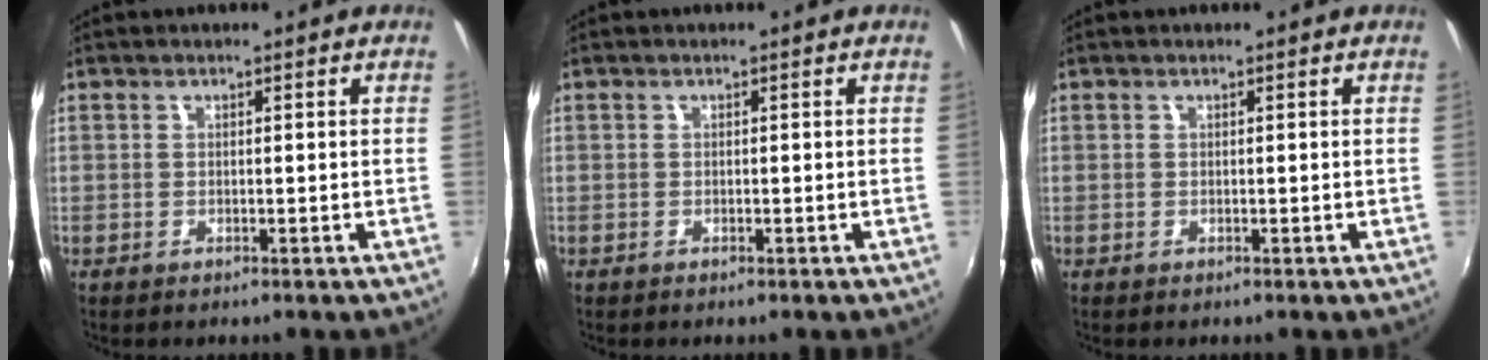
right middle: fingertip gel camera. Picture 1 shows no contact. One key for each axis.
{"total": 0.0}
{"total": 0.0}